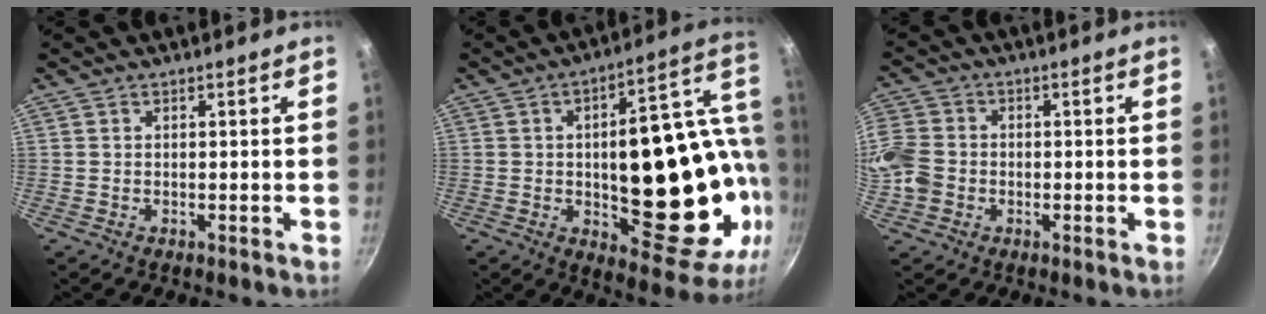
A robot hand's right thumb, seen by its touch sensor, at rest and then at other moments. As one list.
[{"total": 28.8, "force": [-0.7, 12.9, 25.8], "torque": [-0.304, 0.007, 0.006]}, {"total": 9.4, "force": [-1.8, 7.9, 4.7], "torque": [-0.104, 0.018, -0.051]}]